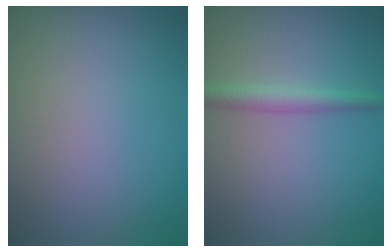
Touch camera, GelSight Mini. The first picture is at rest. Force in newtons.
{"total": 1.9, "press": 1.9, "slide": 0.1}